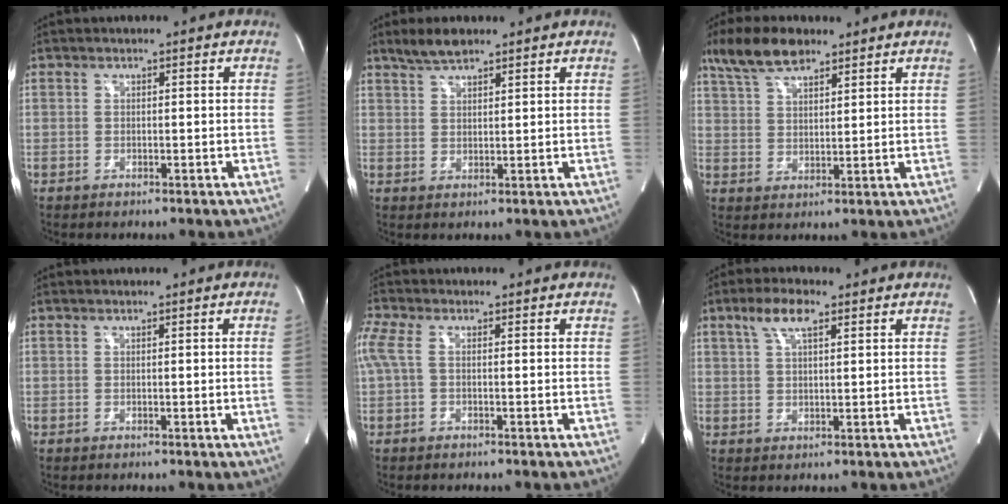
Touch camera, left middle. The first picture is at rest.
{"total": 4.1, "force": [3.4, 1.0, 2.1], "torque": [-0.050, 0.009, 0.068]}
{"total": 8.7, "force": [6.6, 2.9, 4.8], "torque": [-0.100, 0.016, 0.126]}
{"total": 1.4, "force": [-0.1, -0.6, 1.2], "torque": [-0.014, -0.001, 0.000]}
{"total": 3.6, "force": [0.1, 1.3, 3.3], "torque": [-0.101, 0.020, 0.004]}
{"total": 5.1, "force": [2.8, 1.4, 4.0], "torque": [-0.086, 0.015, 0.056]}